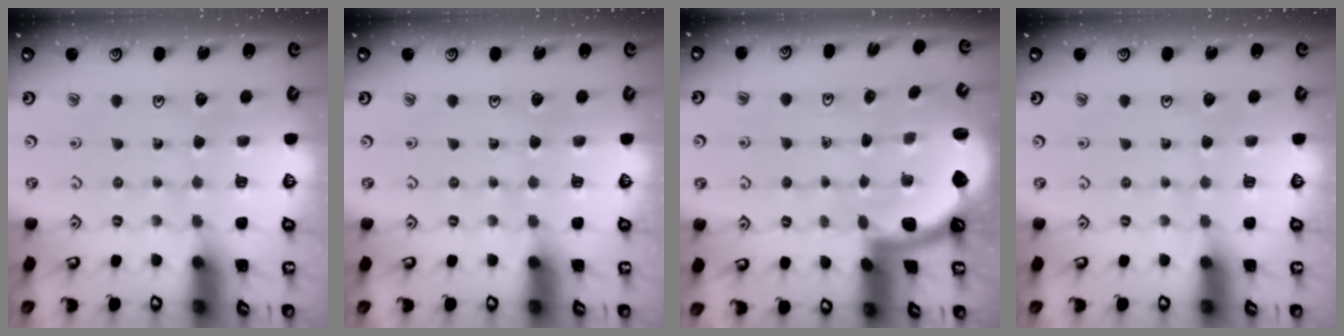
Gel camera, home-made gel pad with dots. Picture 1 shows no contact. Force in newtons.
{"total": 0.0}
{"total": 1.8, "press": 1.8, "slide": 0.3}
{"total": 0.0}